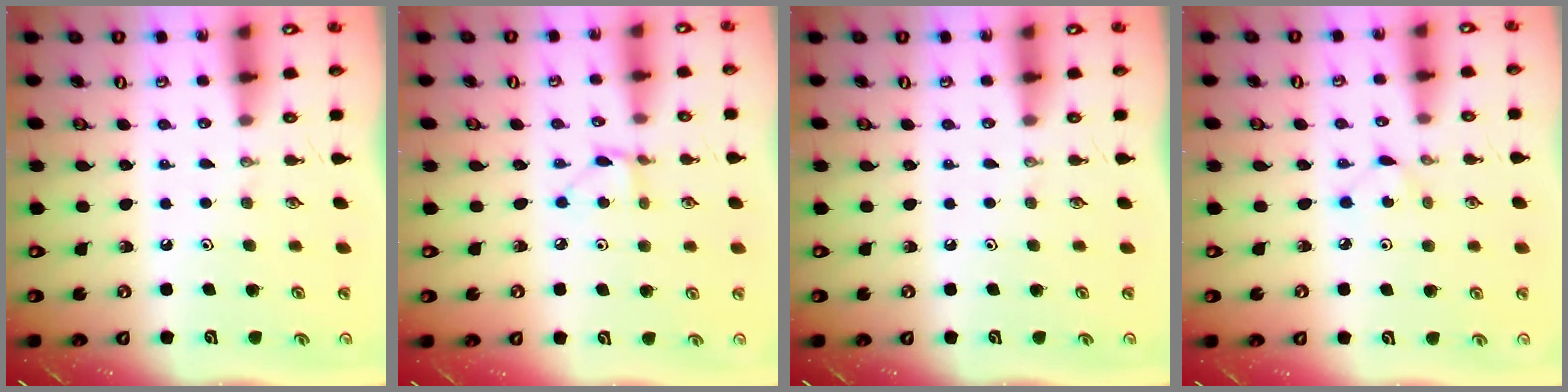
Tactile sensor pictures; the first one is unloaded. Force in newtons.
{"total": 2.6, "press": 2.6, "slide": 0.3}
{"total": 0.0}
{"total": 3.0, "press": 3.0, "slide": 0.3}